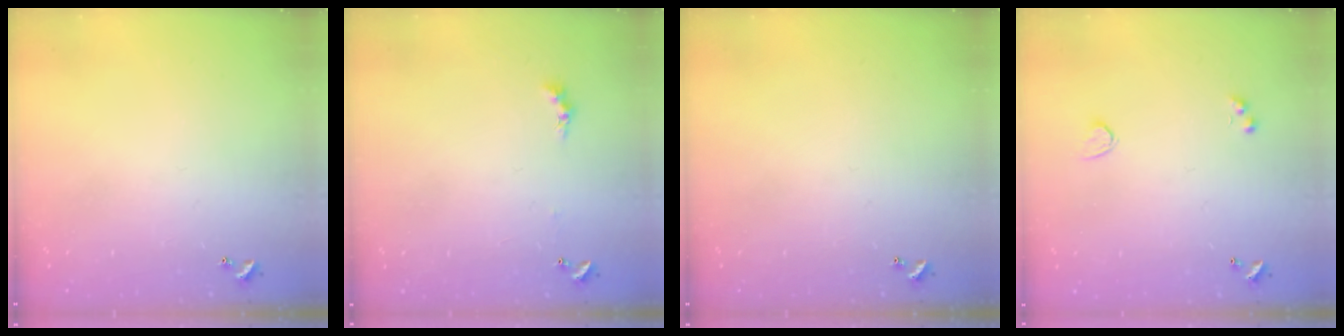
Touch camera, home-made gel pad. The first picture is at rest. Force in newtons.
{"total": 0.6, "press": 0.4, "slide": 0.5}
{"total": 0.0}
{"total": 1.9, "press": 1.5, "slide": 1.1}